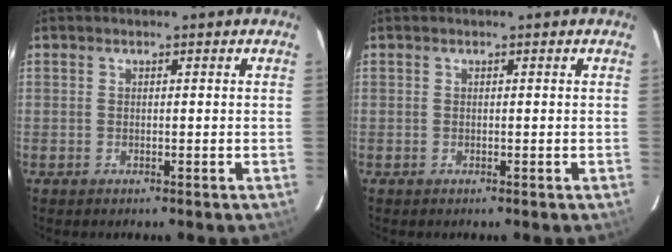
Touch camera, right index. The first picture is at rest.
{"total": 0.0}